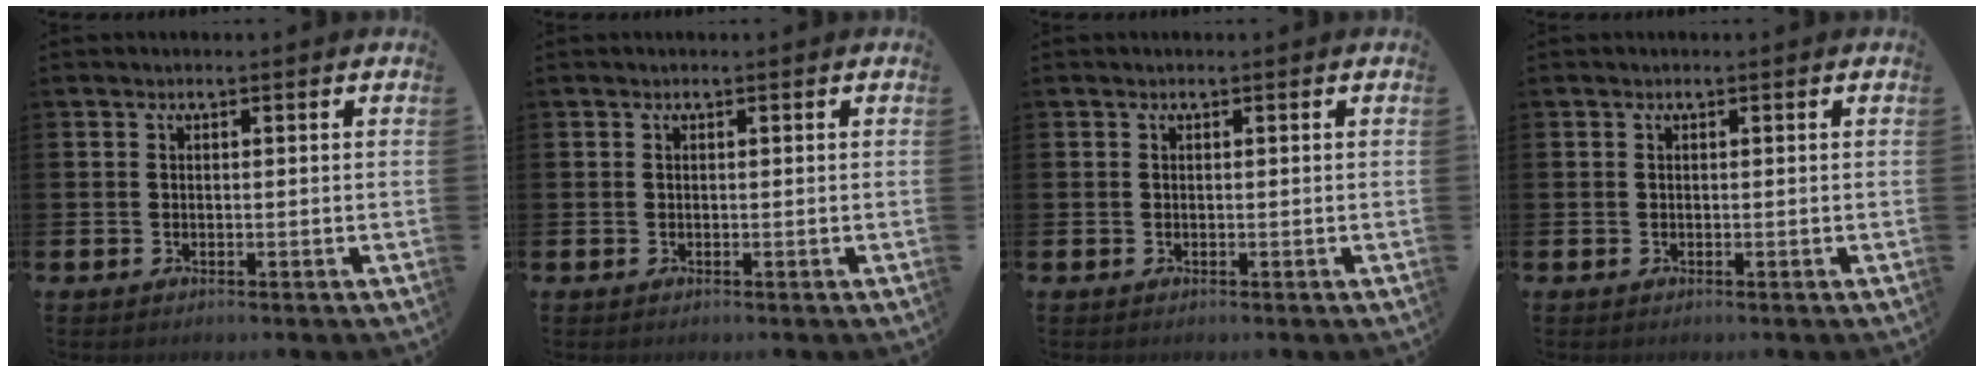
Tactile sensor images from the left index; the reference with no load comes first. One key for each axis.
{"total": 0.0}
{"total": 0.0}
{"total": 0.0}